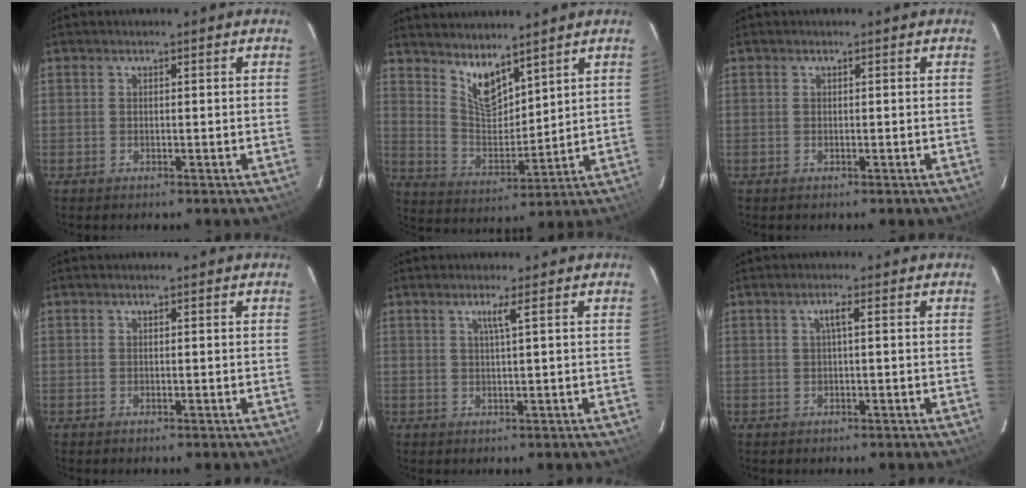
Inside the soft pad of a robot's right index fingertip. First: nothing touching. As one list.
[{"total": 8.0, "force": [6.2, 2.8, 4.3], "torque": [-0.072, -0.007, 0.124]}, {"total": 0.0}, {"total": 0.0}, {"total": 1.8, "force": [0.7, -0.7, 1.5], "torque": [-0.023, -0.004, 0.014]}, {"total": 1.5, "force": [0.2, -0.1, 1.5], "torque": [-0.027, 0.004, 0.002]}]